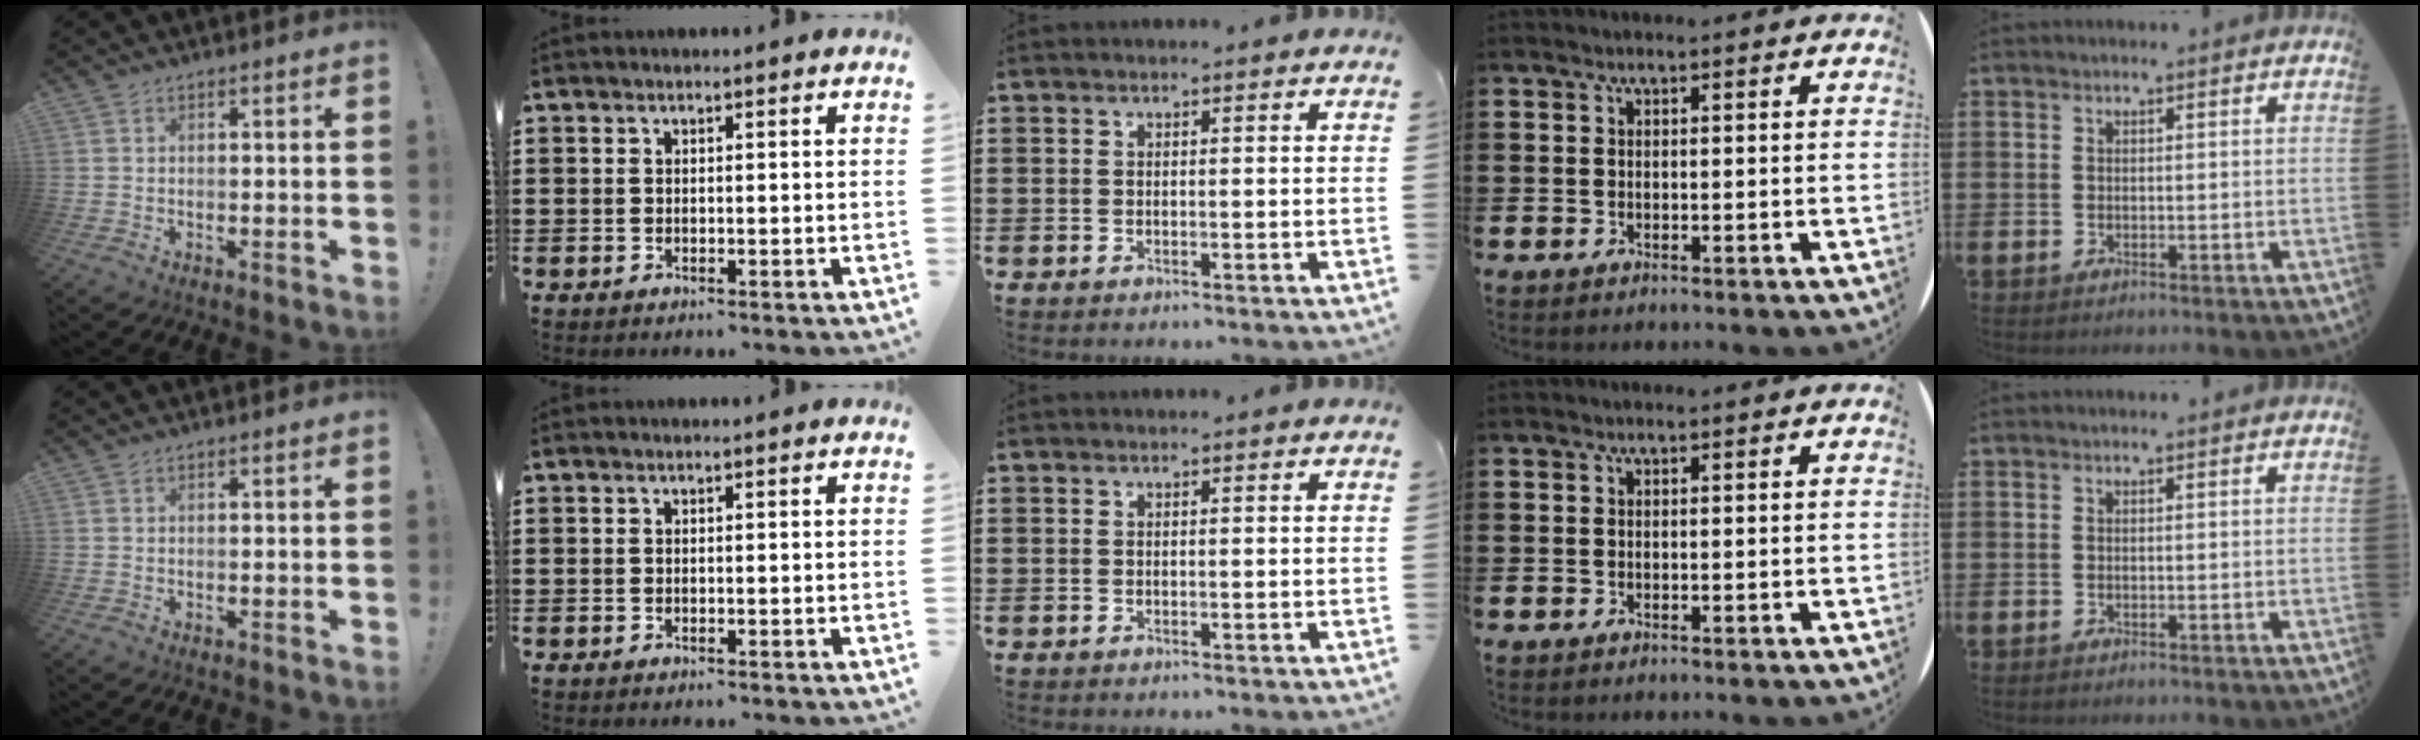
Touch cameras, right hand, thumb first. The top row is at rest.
{}